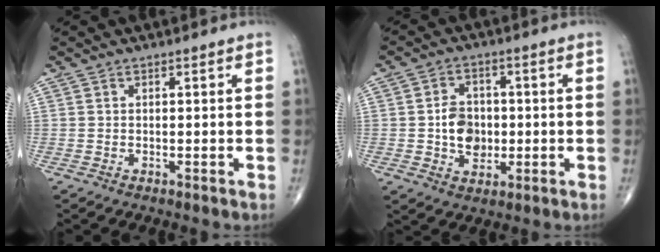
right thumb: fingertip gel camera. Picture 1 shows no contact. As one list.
[{"total": 7.4, "force": [-0.5, 5.8, 4.6], "torque": [-0.047, 0.006, -0.009]}]